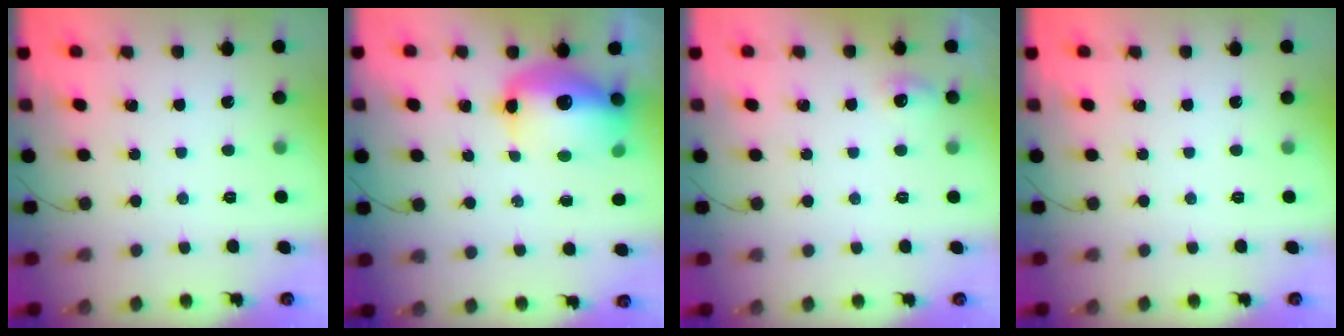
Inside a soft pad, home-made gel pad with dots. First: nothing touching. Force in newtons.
{"total": 15.1, "press": 14.7, "slide": 3.6}
{"total": 7.5, "press": 5.3, "slide": 5.3}
{"total": 0.0}